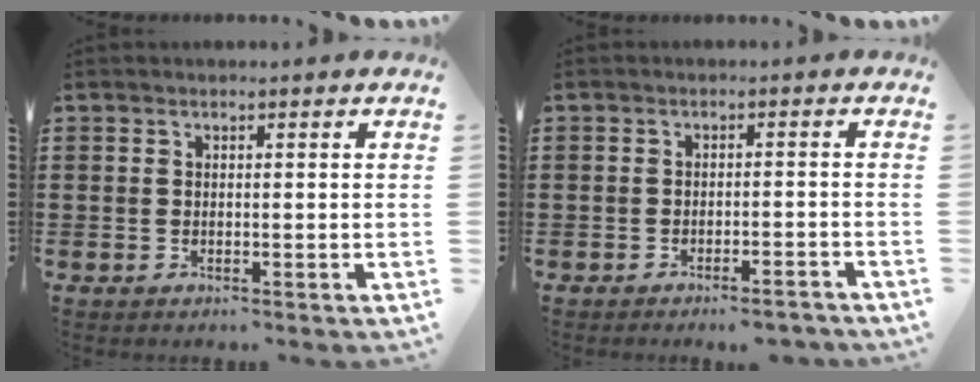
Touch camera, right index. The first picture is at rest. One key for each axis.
{"total": 2.3, "fx": -2.1, "fy": 0.0, "fz": 0.7, "tx": -0.015, "ty": -0.002, "tz": -0.043}